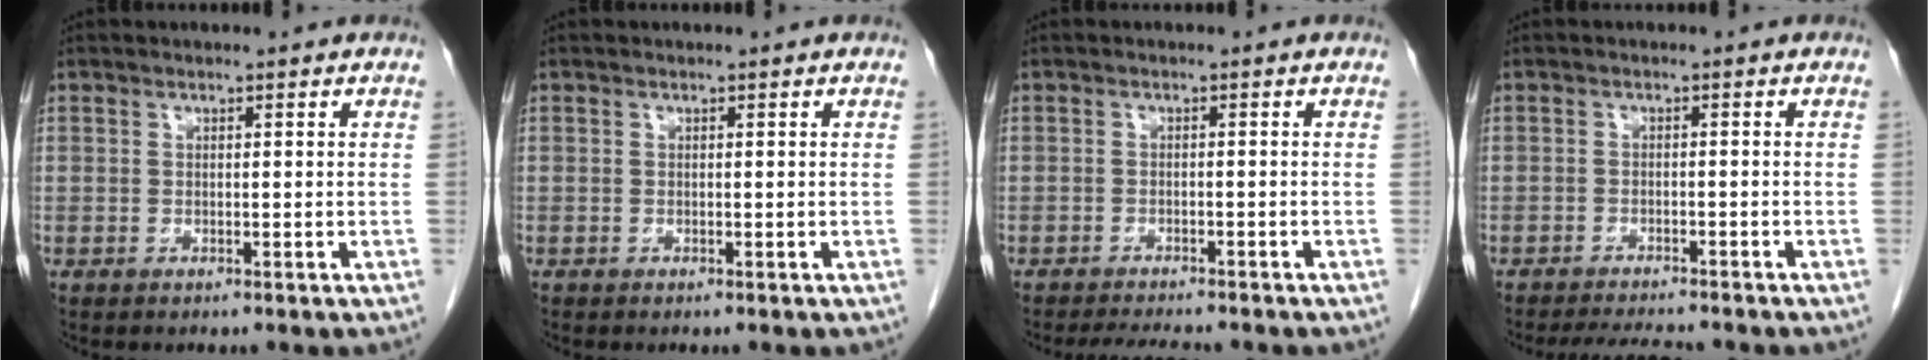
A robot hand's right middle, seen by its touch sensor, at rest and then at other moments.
{"total": 0.0}
{"total": 5.0, "force": [-4.6, 0.5, 1.9], "torque": [-0.030, -0.013, -0.069]}
{"total": 5.6, "force": [-5.2, 0.4, 1.9], "torque": [-0.032, -0.016, -0.081]}